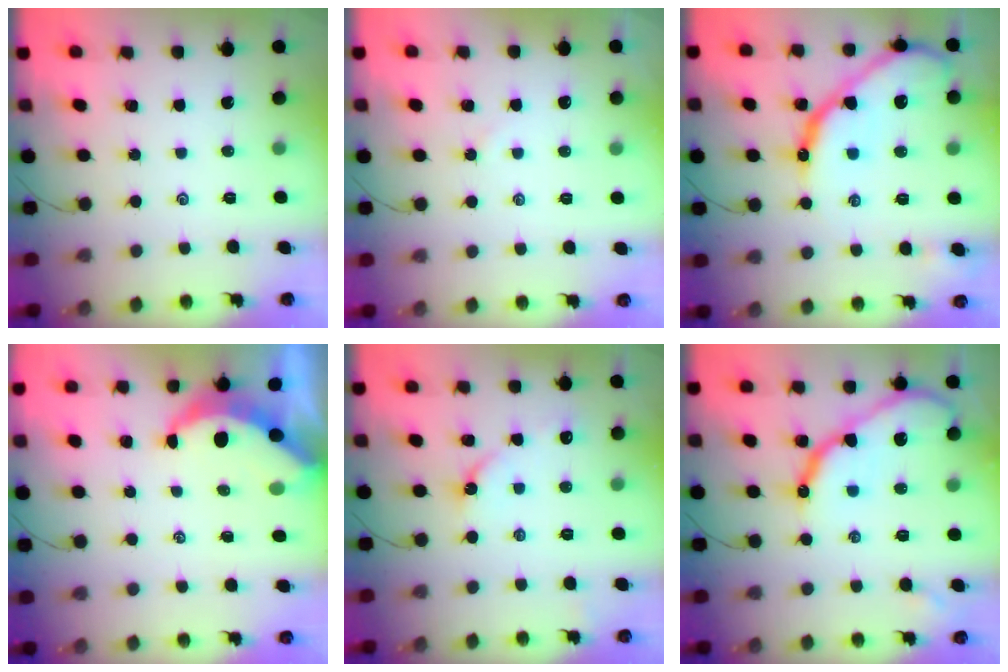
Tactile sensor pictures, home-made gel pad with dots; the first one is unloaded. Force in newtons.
{"total": 2.7, "press": 2.7, "slide": 0.4}
{"total": 18.4, "press": 18.4, "slide": 1.4}
{"total": 6.9, "press": 6.9, "slide": 0.2}
{"total": 4.6, "press": 4.5, "slide": 0.5}
{"total": 13.4, "press": 13.4, "slide": 0.5}